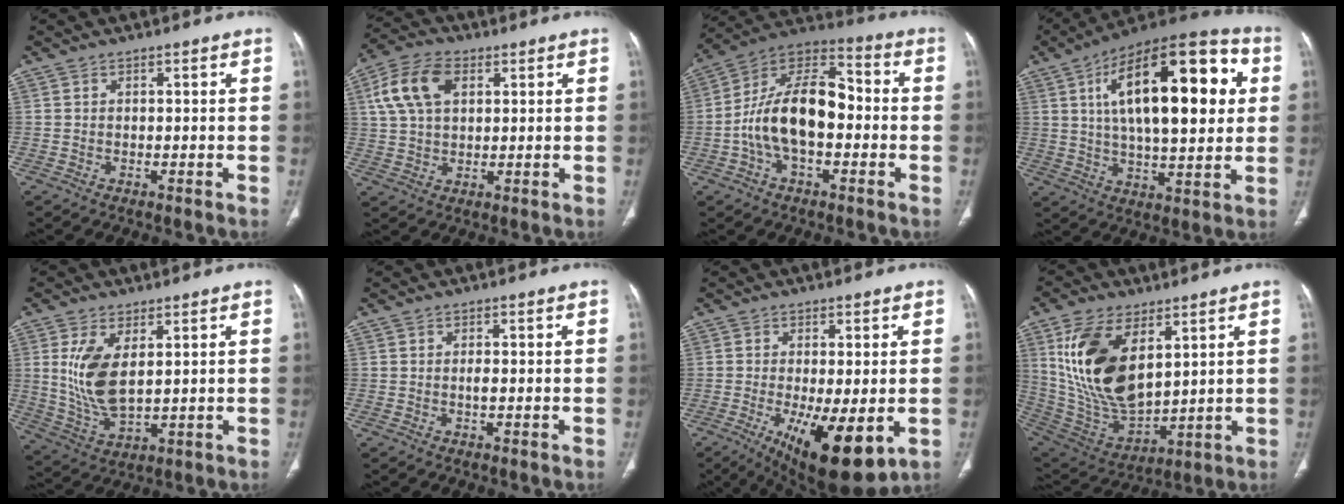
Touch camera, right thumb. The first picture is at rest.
{"total": 10.9, "force": [3.5, 6.8, 7.7], "torque": [-0.149, 0.013, 0.062]}
{"total": 17.3, "force": [-2.3, 9.5, 14.2], "torque": [-0.244, 0.047, -0.048]}
{"total": 27.2, "force": [6.5, 11.2, 23.9], "torque": [-0.356, 0.012, 0.090]}
{"total": 10.3, "force": [2.2, 5.0, 8.7], "torque": [-0.179, -0.018, 0.058]}
{"total": 1.1, "force": [-0.3, 0.4, 0.9], "torque": [-0.018, 0.000, -0.006]}
{"total": 14.8, "force": [-4.5, 5.0, 13.1], "torque": [-0.196, -0.022, -0.053]}
{"total": 19.9, "force": [6.8, 10.5, 15.5], "torque": [-0.284, -0.032, 0.145]}